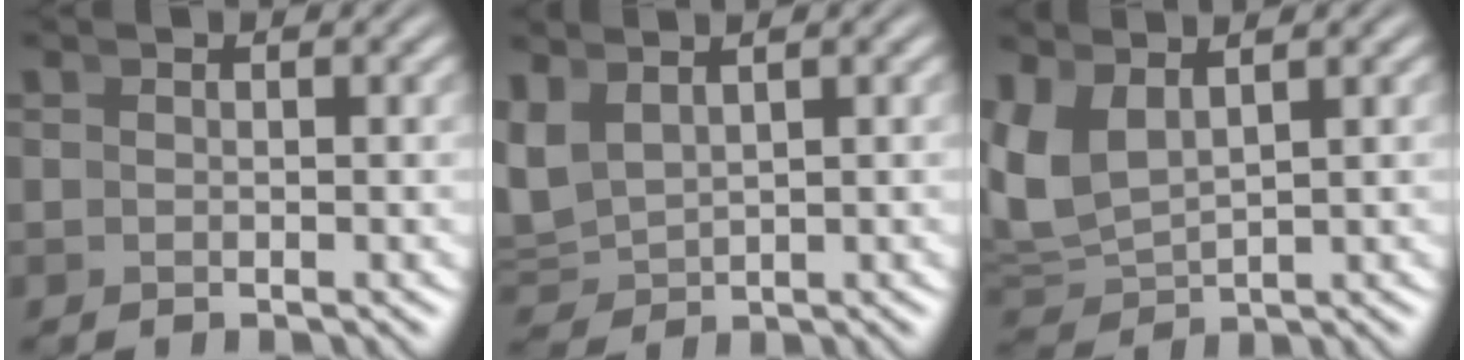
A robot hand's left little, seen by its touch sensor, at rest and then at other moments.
{"total": 4.2, "force": [0.9, 3.5, 2.1], "torque": [-0.075, -0.013, 0.028]}
{"total": 6.9, "force": [0.9, 5.7, 3.7], "torque": [-0.121, -0.017, 0.027]}